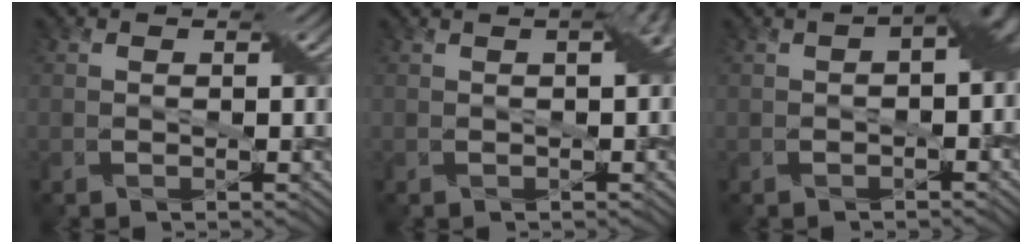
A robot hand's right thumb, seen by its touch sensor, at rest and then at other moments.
{"total": 2.8, "force": [0.7, 0.9, 2.6], "torque": [-0.029, 0.014, 0.006]}
{"total": 6.3, "force": [0.0, 3.3, 5.4], "torque": [-0.058, 0.006, 0.001]}